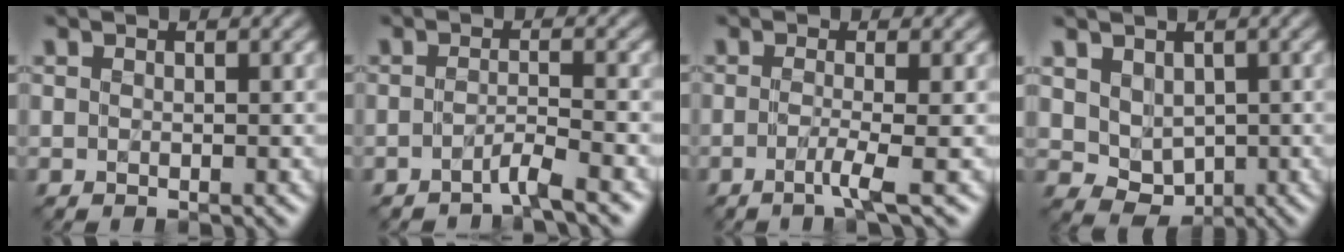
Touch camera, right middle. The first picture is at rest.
{"total": 1.7, "force": [-1.5, -0.6, 0.5], "torque": [-0.012, 0.008, -0.032]}
{"total": 1.7, "force": [-1.1, -0.7, 1.1], "torque": [-0.026, -0.001, -0.026]}
{"total": 3.8, "force": [0.6, 3.0, 2.2], "torque": [-0.037, -0.005, 0.016]}